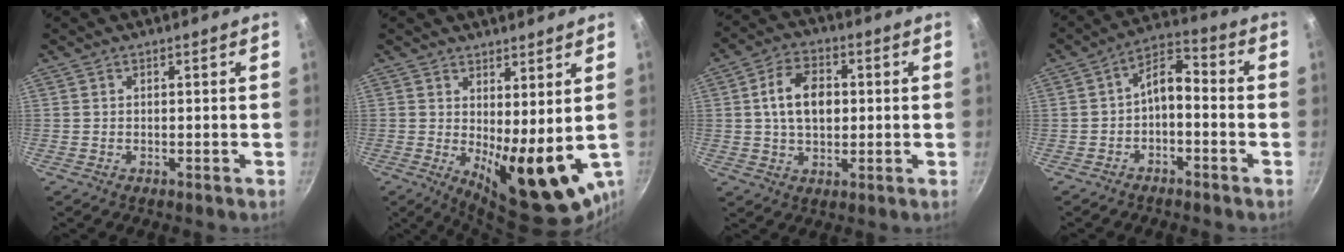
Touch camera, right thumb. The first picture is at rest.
{"total": 12.3, "force": [1.1, 4.4, 11.4], "torque": [-0.144, -0.030, 0.033]}
{"total": 10.0, "force": [1.2, 6.6, 7.4], "torque": [-0.112, 0.012, 0.014]}
{"total": 6.5, "force": [-1.9, 3.6, 5.1], "torque": [-0.076, 0.048, -0.035]}